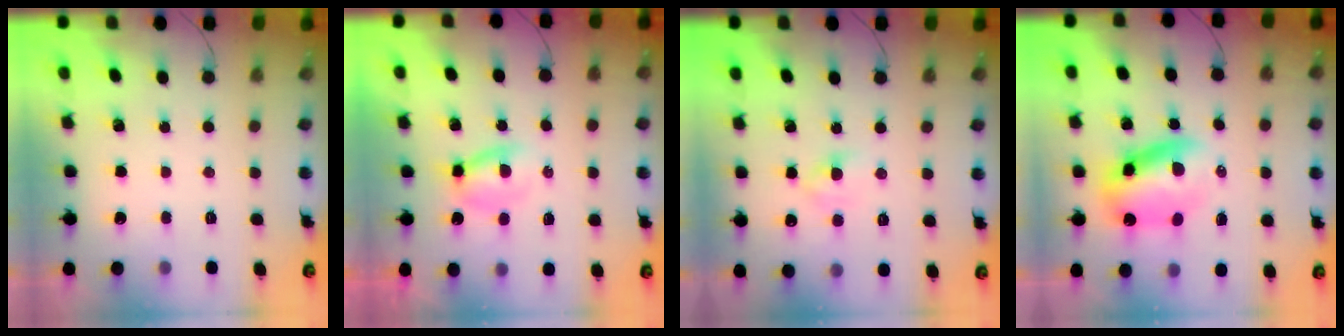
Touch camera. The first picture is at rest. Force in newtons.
{"total": 3.7, "press": 3.6, "slide": 1.0}
{"total": 4.1, "press": 3.9, "slide": 1.2}
{"total": 9.4, "press": 9.0, "slide": 2.7}